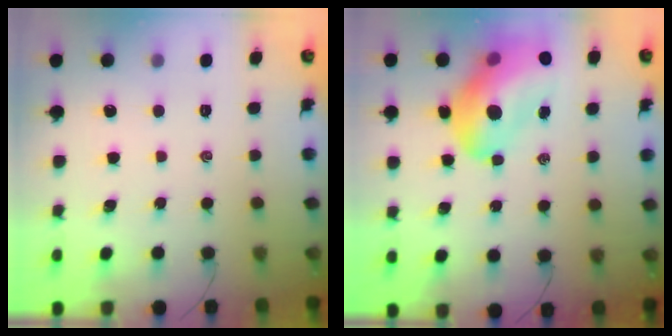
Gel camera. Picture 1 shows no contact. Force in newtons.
{"total": 17.1, "press": 16.4, "slide": 4.8}